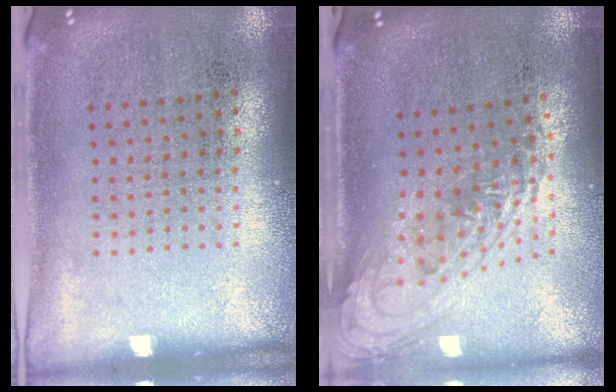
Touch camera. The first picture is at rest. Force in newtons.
{"total": 1.5, "press": 1.3, "slide": 0.7}